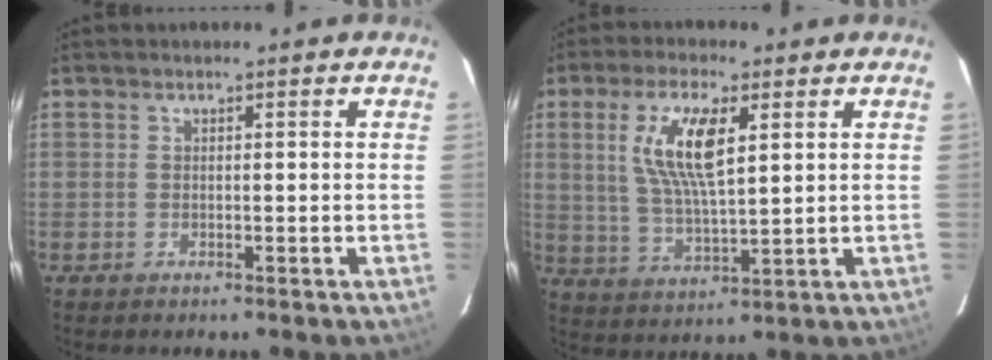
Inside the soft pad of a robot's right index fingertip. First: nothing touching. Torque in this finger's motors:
{"motor_torque": [1.38, 0.43, 0.71, 0.20]}